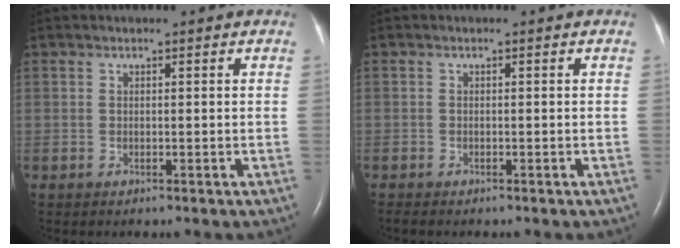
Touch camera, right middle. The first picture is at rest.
{"total": 1.3, "force": [-1.1, 0.3, 0.6], "torque": [-0.009, -0.002, -0.013]}